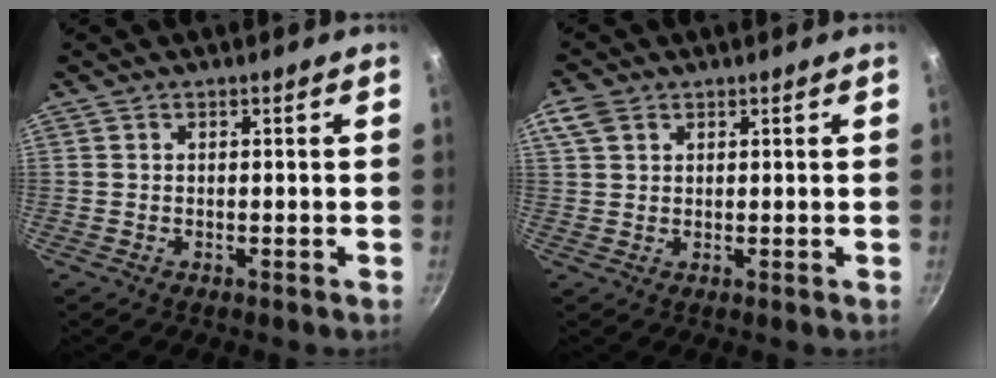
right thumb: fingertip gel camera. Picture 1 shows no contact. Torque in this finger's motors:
{"motor_torque": [0.83, 1.35, 0.78, -0.10, 0.27]}